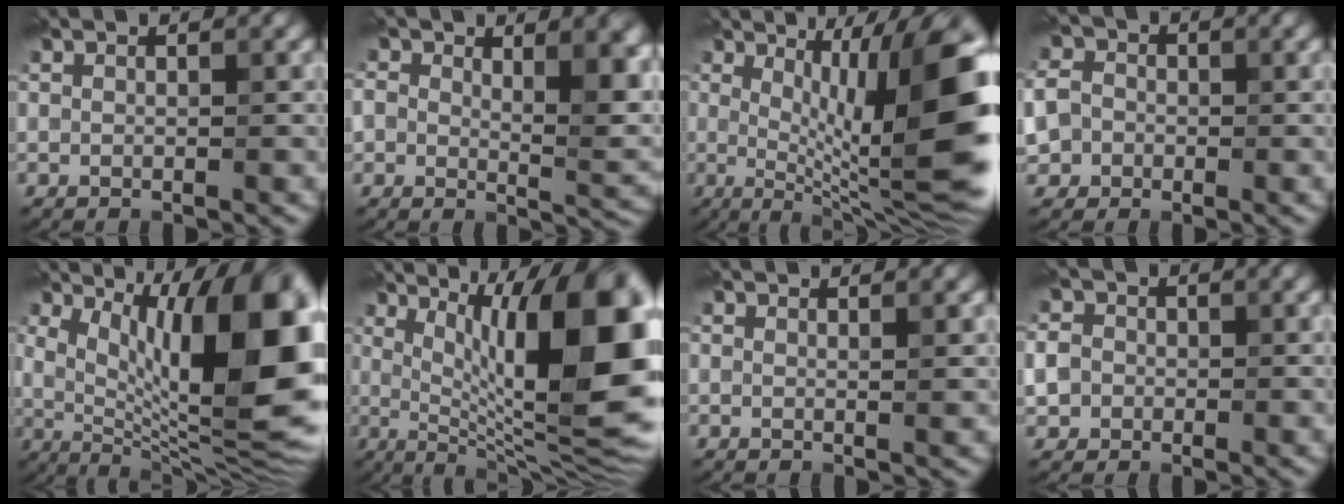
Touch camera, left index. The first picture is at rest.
{"total": 8.5, "force": [1.9, 5.0, 6.6], "torque": [-0.088, -0.005, 0.033]}
{"total": 12.6, "force": [1.5, 2.7, 12.2], "torque": [-0.167, 0.004, 0.025]}
{"total": 6.4, "force": [-1.3, 5.8, 2.4], "torque": [-0.050, 0.018, -0.056]}
{"total": 16.0, "force": [3.1, 6.0, 14.6], "torque": [-0.196, -0.001, 0.059]}
{"total": 15.5, "force": [2.8, 4.1, 14.7], "torque": [-0.189, 0.010, 0.048]}
{"total": 0.7, "force": [0.2, -0.2, 0.6], "torque": [-0.010, 0.002, 0.005]}
{"total": 6.2, "force": [-0.9, 5.7, 2.3], "torque": [-0.044, 0.023, -0.050]}